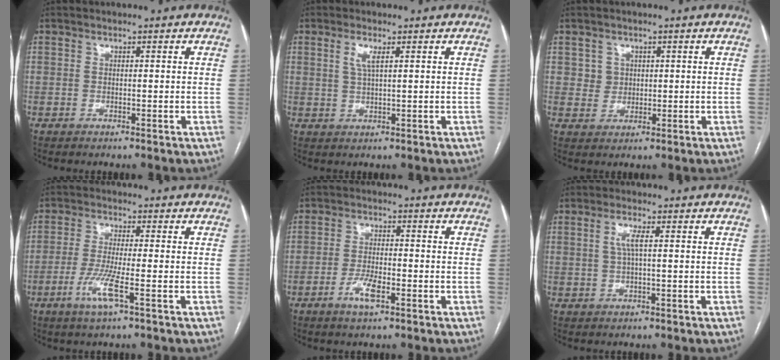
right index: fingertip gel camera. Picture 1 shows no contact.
{"total": 2.4, "force": [1.0, 0.4, 2.2], "torque": [-0.052, 0.000, 0.021]}
{"total": 2.6, "force": [0.8, 2.5, 0.2], "torque": [0.002, 0.002, 0.012]}
{"total": 5.7, "force": [-2.5, -0.1, 5.2], "torque": [-0.108, -0.013, -0.051]}
{"total": 4.3, "force": [-2.1, 1.0, 3.6], "torque": [-0.071, 0.000, -0.039]}
{"total": 2.6, "force": [0.5, 0.3, 2.5], "torque": [-0.054, 0.004, 0.010]}